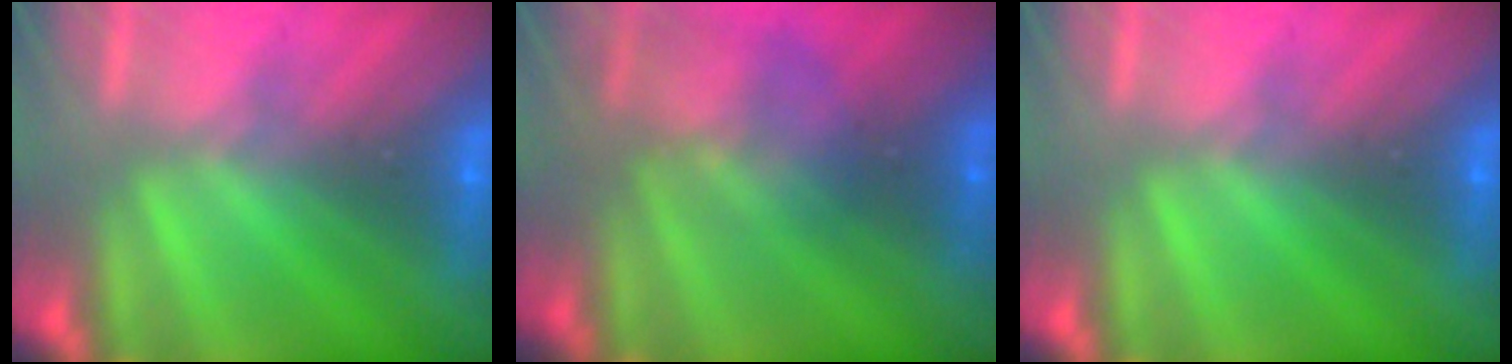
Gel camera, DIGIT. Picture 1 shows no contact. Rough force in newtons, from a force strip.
{"total": 2.3}
{"total": 0.0}